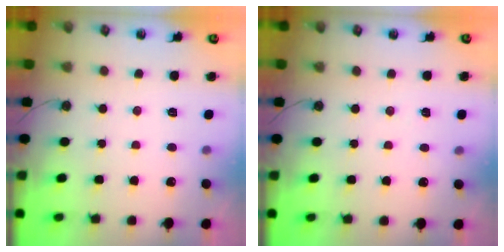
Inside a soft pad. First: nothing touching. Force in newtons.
{"total": 4.8, "press": 1.9, "slide": 4.4}